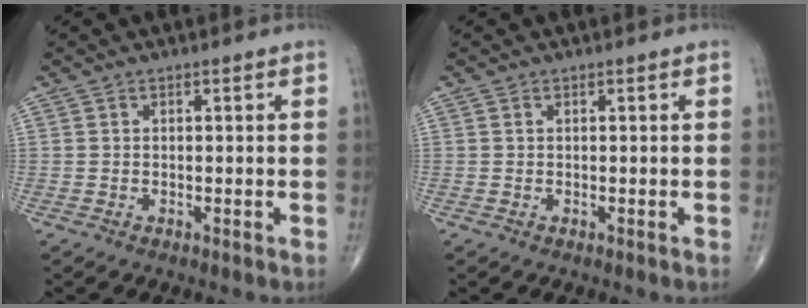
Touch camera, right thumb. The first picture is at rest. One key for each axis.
{"total": 0.0}